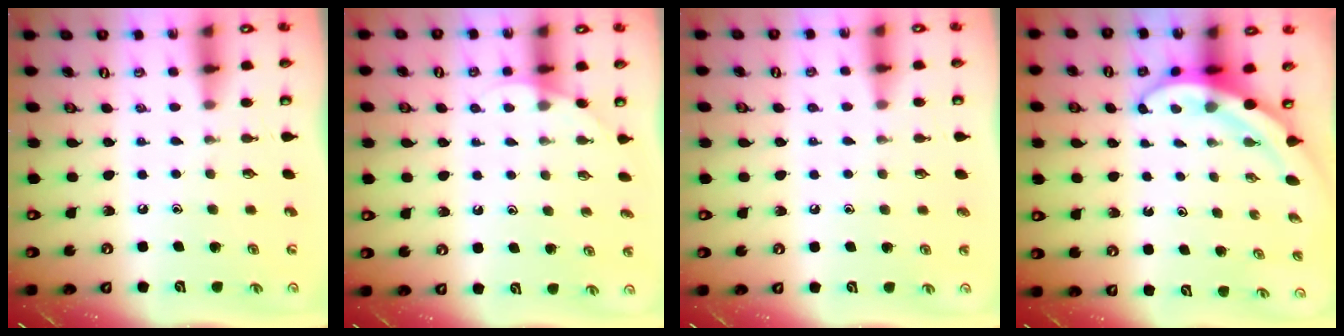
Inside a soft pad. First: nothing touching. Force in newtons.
{"total": 2.9, "press": 2.9, "slide": 0.2}
{"total": 2.0, "press": 2.0, "slide": 0.2}
{"total": 4.8, "press": 4.7, "slide": 1.2}